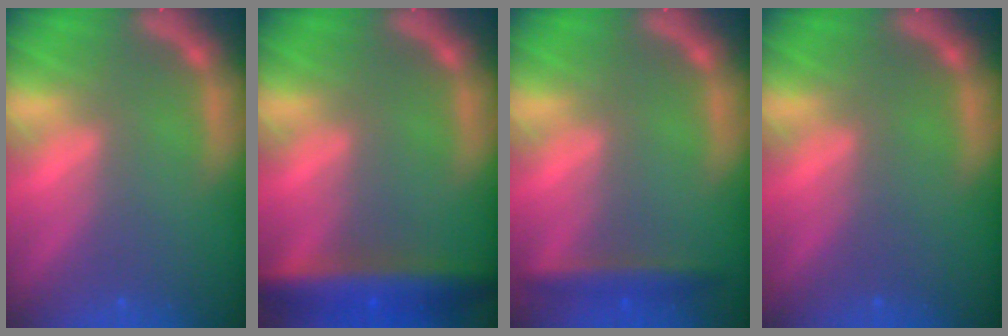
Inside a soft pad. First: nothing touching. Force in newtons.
{"total": 6.5}
{"total": 2.9}
{"total": 0.0}